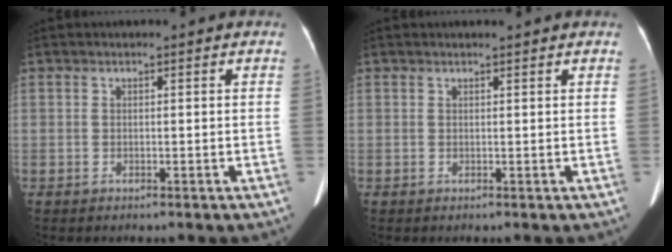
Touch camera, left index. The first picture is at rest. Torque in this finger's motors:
{"motor_torque": [0.01, 0.07, 0.01, 0.01]}